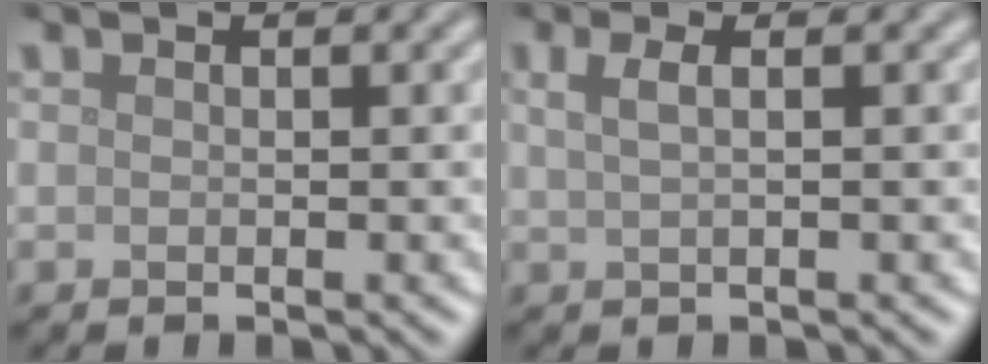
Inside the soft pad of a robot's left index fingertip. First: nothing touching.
{"total": 2.0, "force": [0.7, 0.8, 1.7], "torque": [-0.026, 0.003, 0.010]}